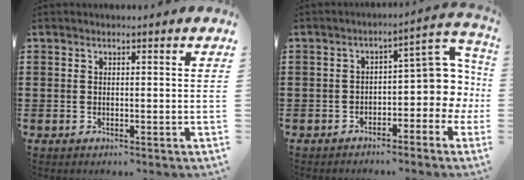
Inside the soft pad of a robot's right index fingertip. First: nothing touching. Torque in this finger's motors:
{"motor_torque": [1.43, -0.21, 0.55, 0.05]}